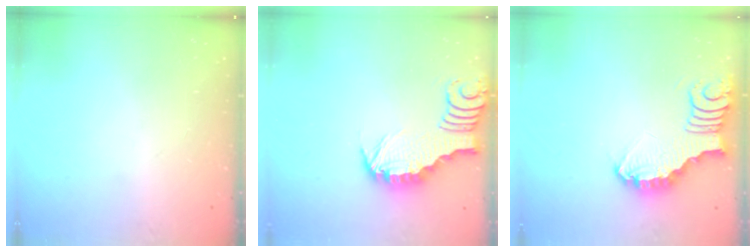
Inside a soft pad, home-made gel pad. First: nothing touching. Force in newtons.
{"total": 3.1, "press": 3.1, "slide": 0.2}
{"total": 3.7, "press": 3.7, "slide": 0.4}